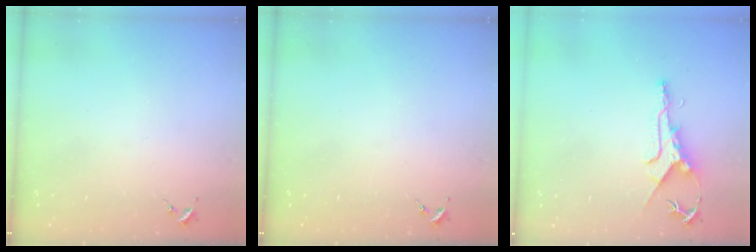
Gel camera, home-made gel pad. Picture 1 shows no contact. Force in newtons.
{"total": 0.0}
{"total": 8.1, "press": 8.1, "slide": 0.8}